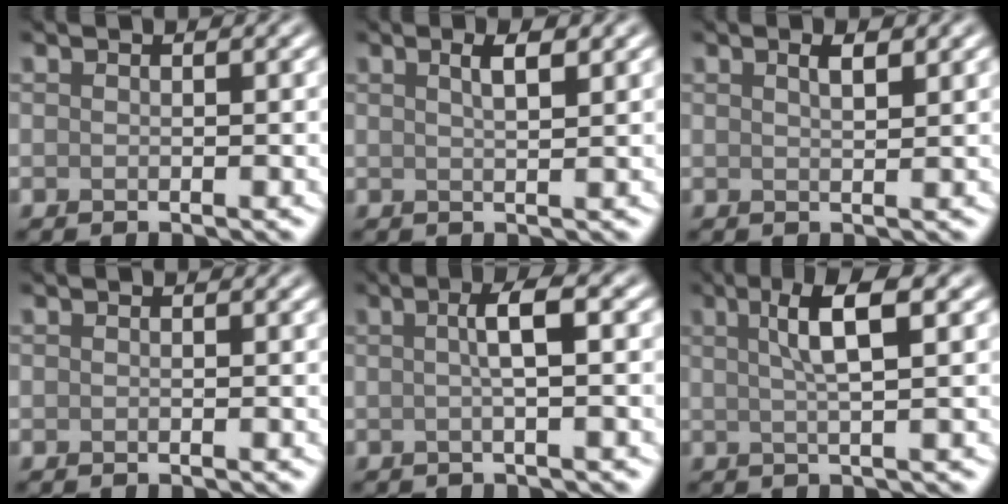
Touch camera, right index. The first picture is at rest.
{"total": 2.1, "force": [1.1, 0.6, 1.7], "torque": [-0.019, 0.006, 0.014]}
{"total": 1.6, "force": [0.9, 0.4, 1.2], "torque": [-0.016, 0.004, 0.014]}
{"total": 0.0}
{"total": 3.0, "force": [0.3, 0.5, 3.0], "torque": [-0.047, 0.009, 0.000]}
{"total": 4.5, "force": [1.5, 0.9, 4.1], "torque": [-0.062, 0.008, 0.022]}